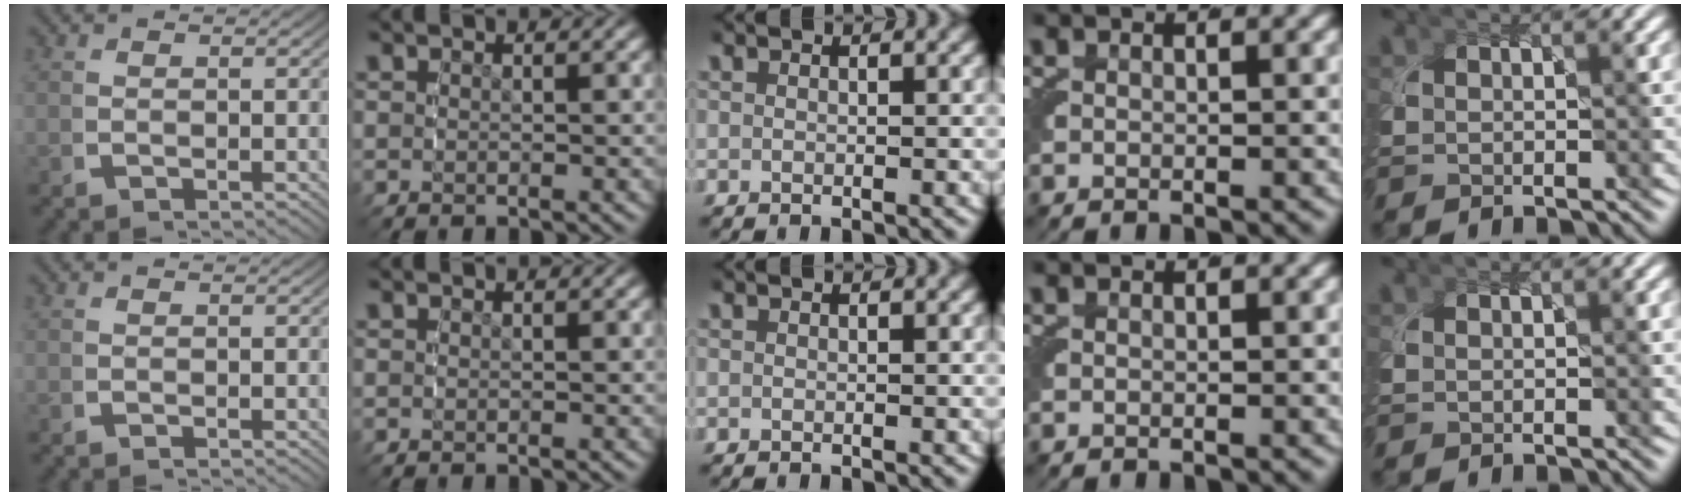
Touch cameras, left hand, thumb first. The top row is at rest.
{}